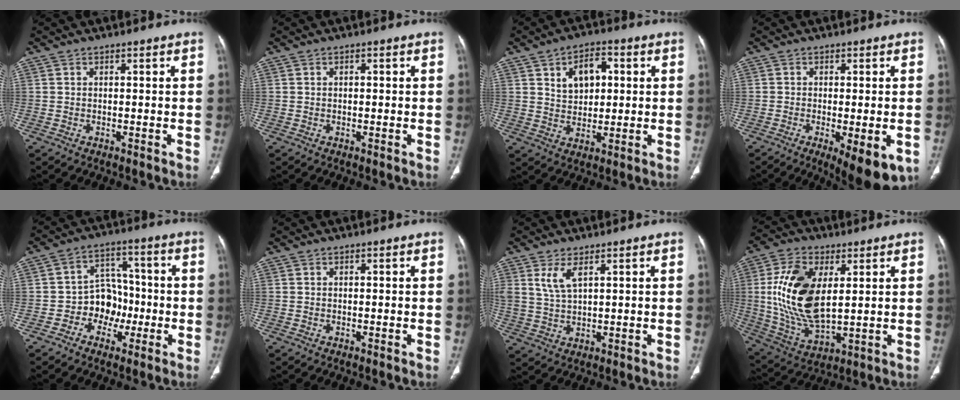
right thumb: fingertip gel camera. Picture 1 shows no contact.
{"total": 0.9, "force": [0.2, 0.5, 0.7], "torque": [-0.017, 0.005, 0.004]}
{"total": 8.5, "force": [2.6, 5.5, 5.9], "torque": [-0.066, -0.003, 0.042]}
{"total": 10.2, "force": [-4.1, 3.4, 8.7], "torque": [-0.120, -0.014, -0.055]}
{"total": 8.7, "force": [-2.6, 7.0, 4.4], "torque": [-0.023, 0.040, -0.050]}
{"total": 0.0}
{"total": 4.8, "force": [2.4, 1.8, 3.7], "torque": [-0.080, -0.012, 0.060]}
{"total": 17.5, "force": [3.3, 9.0, 14.6], "torque": [-0.285, -0.018, 0.070]}